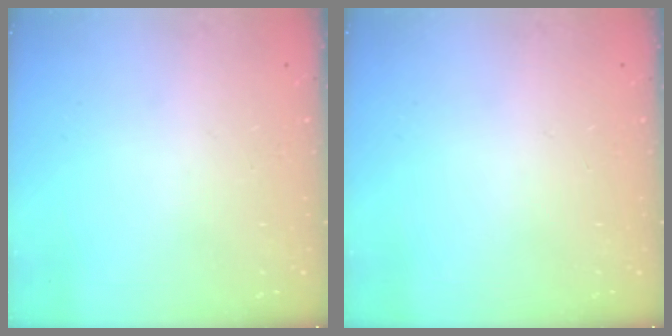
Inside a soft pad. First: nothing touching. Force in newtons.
{"total": 0.0}